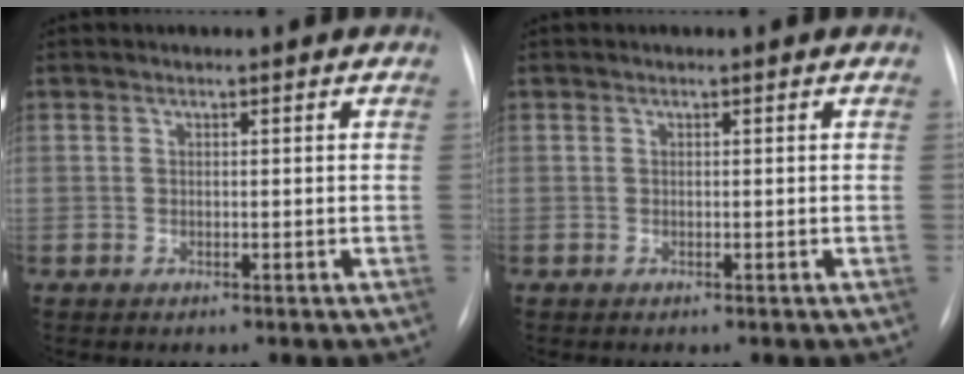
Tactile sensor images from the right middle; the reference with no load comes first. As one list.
[{"total": 0.0}]